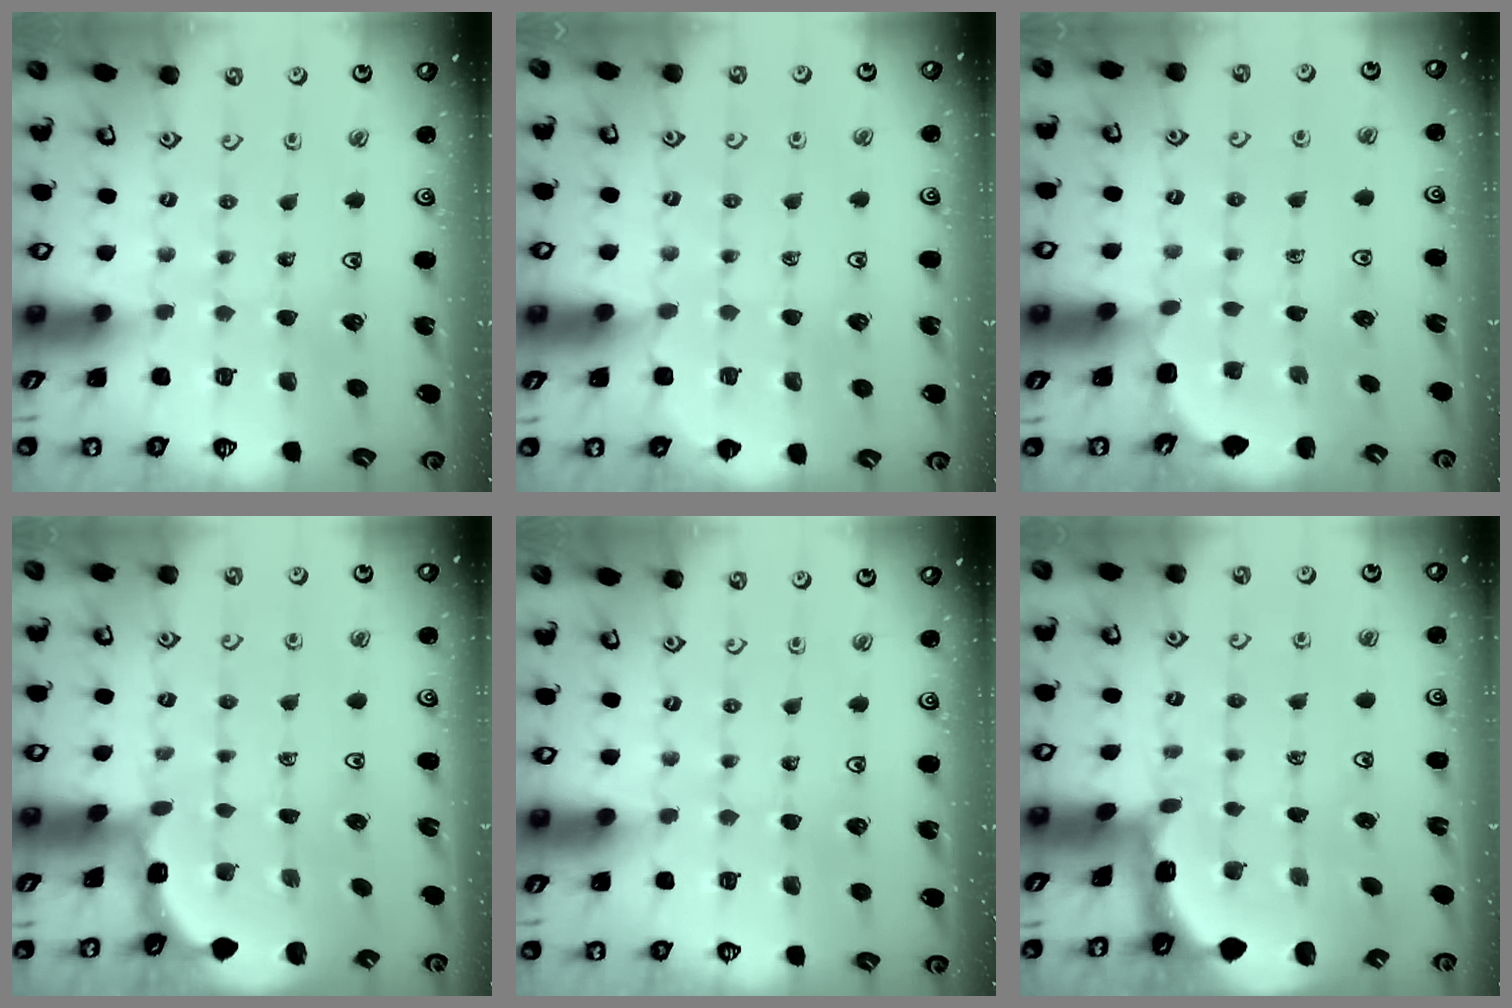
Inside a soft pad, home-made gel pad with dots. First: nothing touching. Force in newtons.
{"total": 1.5, "press": 1.5, "slide": 0.3}
{"total": 2.5, "press": 2.1, "slide": 1.5}
{"total": 1.9, "press": 1.9, "slide": 0.2}
{"total": 0.0}
{"total": 1.8, "press": 1.6, "slide": 0.7}